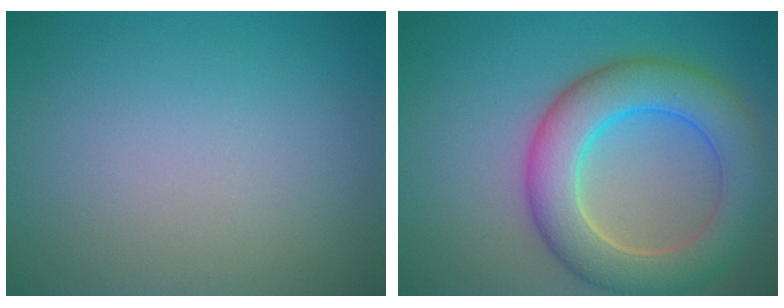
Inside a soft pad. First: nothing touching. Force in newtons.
{"total": 7.8, "press": 7.8, "slide": 0.6}